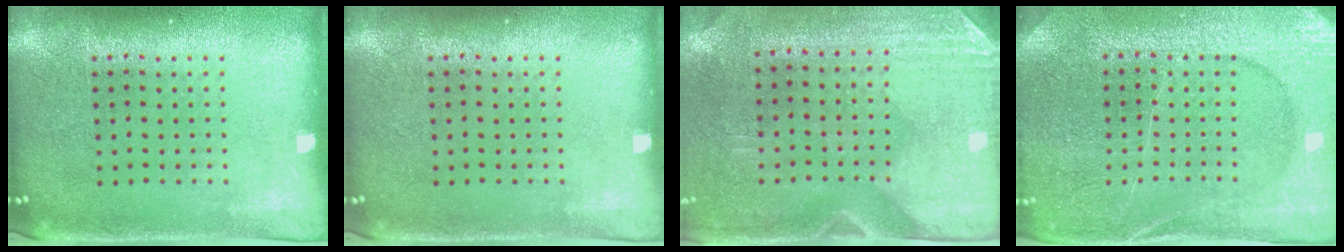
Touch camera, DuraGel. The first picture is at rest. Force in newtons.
{"total": 0.0}
{"total": 2.9, "press": 2.5, "slide": 1.5}
{"total": 3.7, "press": 3.6, "slide": 0.8}